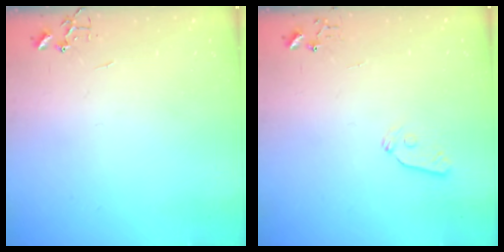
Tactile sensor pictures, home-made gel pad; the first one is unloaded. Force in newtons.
{"total": 6.0, "press": 5.9, "slide": 0.9}